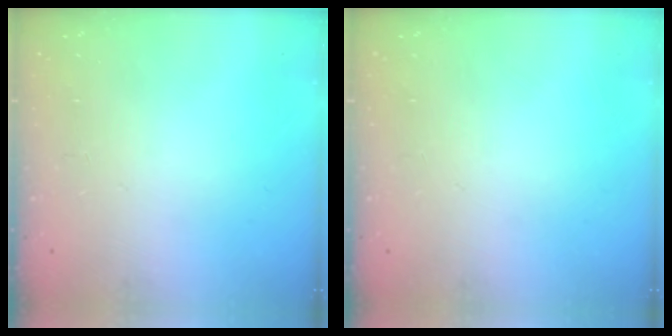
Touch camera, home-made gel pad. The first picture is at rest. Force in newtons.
{"total": 0.0}